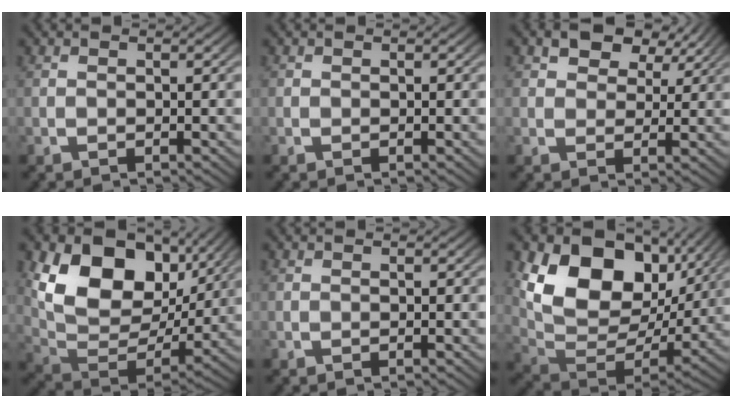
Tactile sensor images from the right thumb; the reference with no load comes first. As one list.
[{"total": 0.0}, {"total": 4.9, "force": [3.3, 2.6, 2.4], "torque": [-0.038, 0.004, 0.055]}, {"total": 12.8, "force": [3.0, 8.2, 9.3], "torque": [-0.195, -0.022, 0.055]}, {"total": 0.0}, {"total": 14.7, "force": [3.1, 9.7, 10.6], "torque": [-0.215, -0.025, 0.056]}]